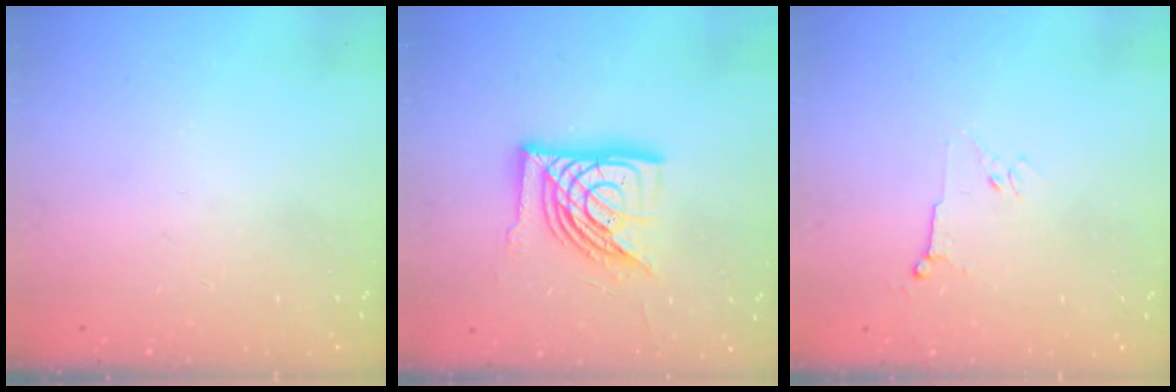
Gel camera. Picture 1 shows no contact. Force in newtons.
{"total": 16.7, "press": 16.6, "slide": 1.9}
{"total": 3.0, "press": 2.9, "slide": 0.8}